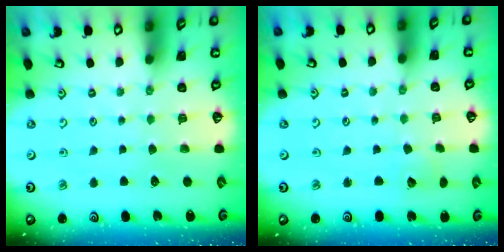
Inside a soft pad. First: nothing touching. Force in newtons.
{"total": 3.9, "press": 3.9, "slide": 0.5}